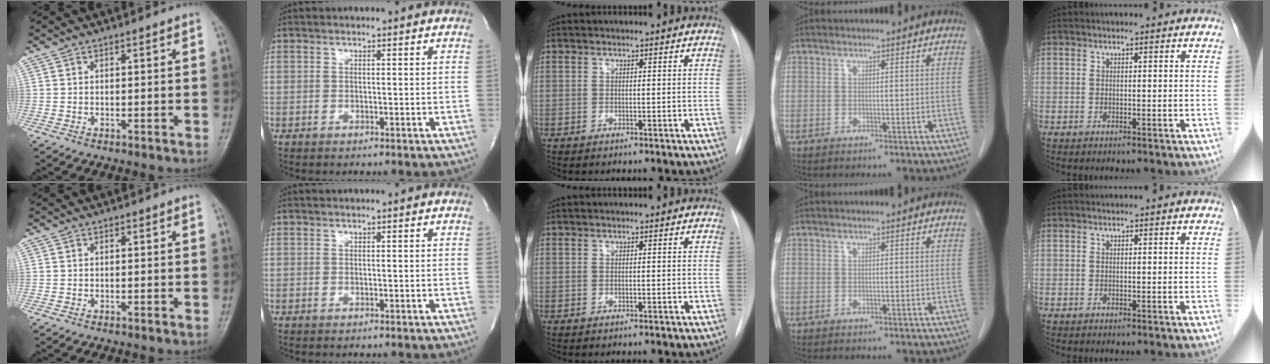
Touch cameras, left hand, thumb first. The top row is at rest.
{}